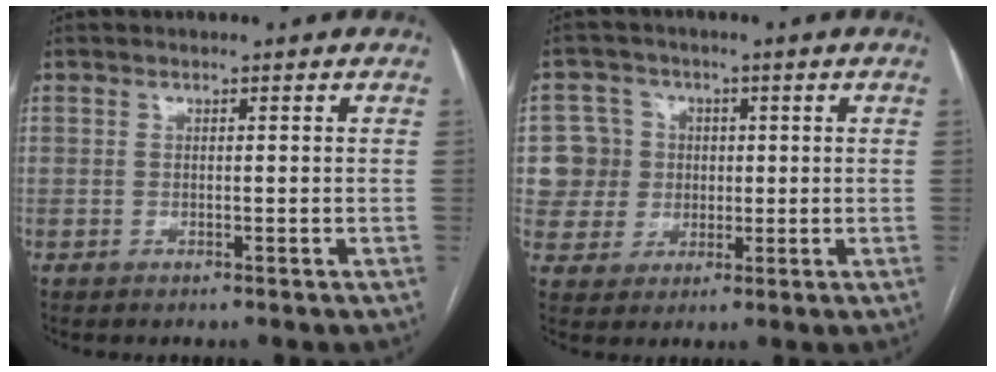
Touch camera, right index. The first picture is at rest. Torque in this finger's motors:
{"motor_torque": [0.19, 0.19, 0.02, 0.00]}